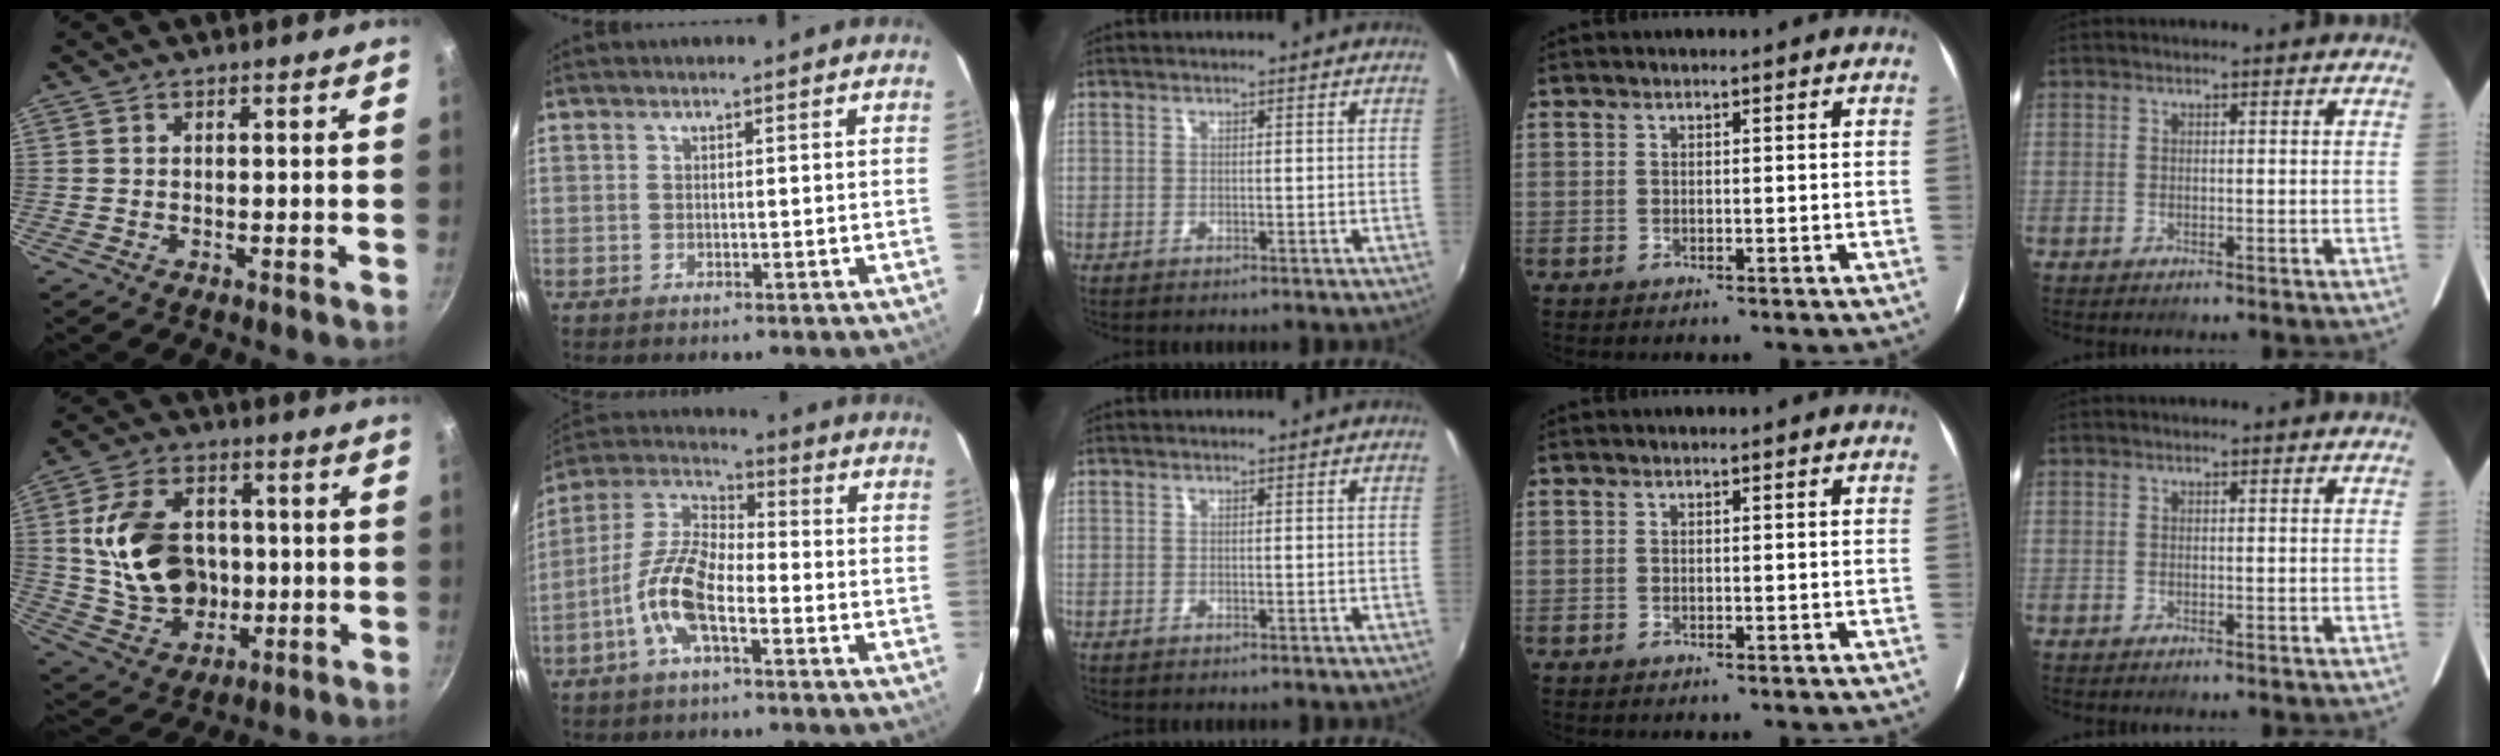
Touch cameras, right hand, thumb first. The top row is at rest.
{"thumb": {"total": 17.6, "force": [0.9, 13.2, 11.7], "torque": [-0.186, 0.011, 0.029]}, "index": {"total": 11.0, "force": [-4.7, 4.1, 9.1], "torque": [-0.199, 0.008, -0.097]}}